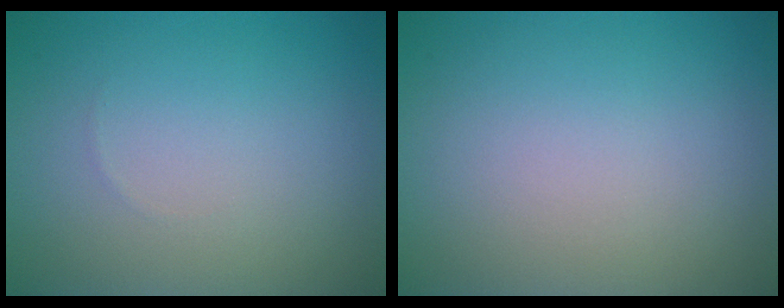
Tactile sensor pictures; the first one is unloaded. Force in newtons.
{"total": 0.0}